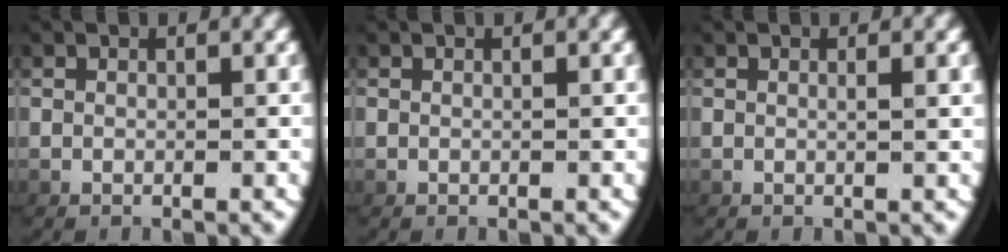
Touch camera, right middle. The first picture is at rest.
{"total": 0.0}
{"total": 0.7, "force": [0.1, -0.3, 0.6], "torque": [-0.011, -0.006, 0.007]}